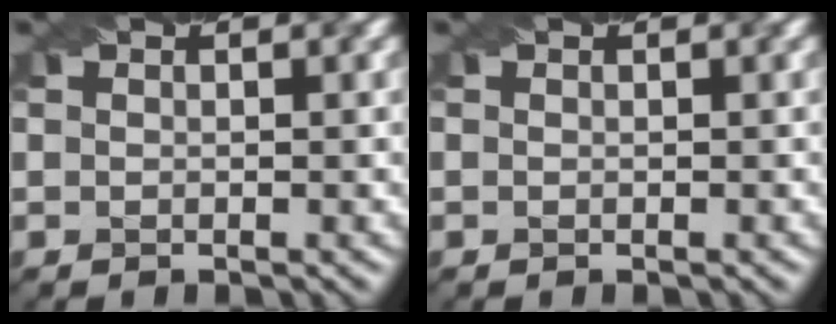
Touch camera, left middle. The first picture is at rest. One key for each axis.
{"total": 0.0}